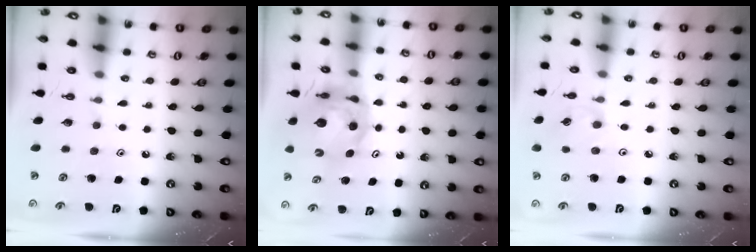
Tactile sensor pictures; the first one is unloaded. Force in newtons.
{"total": 9.5, "press": 9.4, "slide": 1.4}
{"total": 2.7, "press": 2.6, "slide": 0.5}